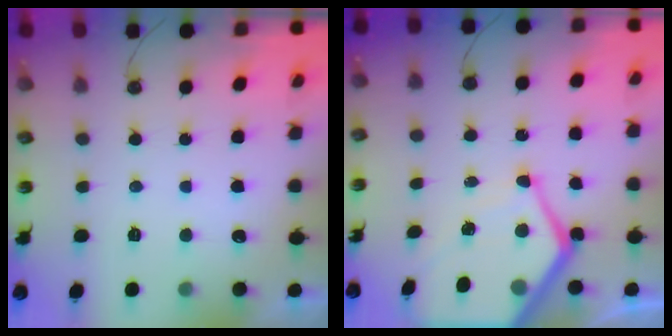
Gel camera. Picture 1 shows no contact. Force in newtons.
{"total": 14.0, "press": 13.9, "slide": 1.3}